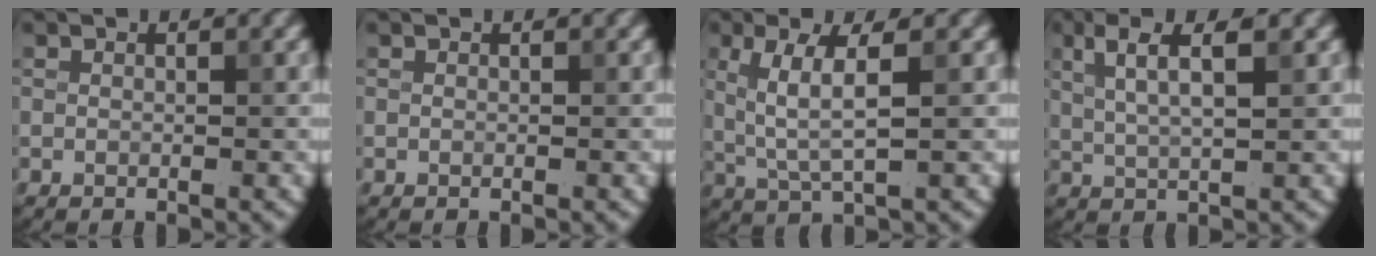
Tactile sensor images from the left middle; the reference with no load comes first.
{"total": 0.0}
{"total": 4.2, "force": [1.0, 1.0, 4.0], "torque": [-0.089, 0.001, 0.025]}
{"total": 4.4, "force": [1.9, 1.1, 3.9], "torque": [-0.073, 0.003, 0.036]}